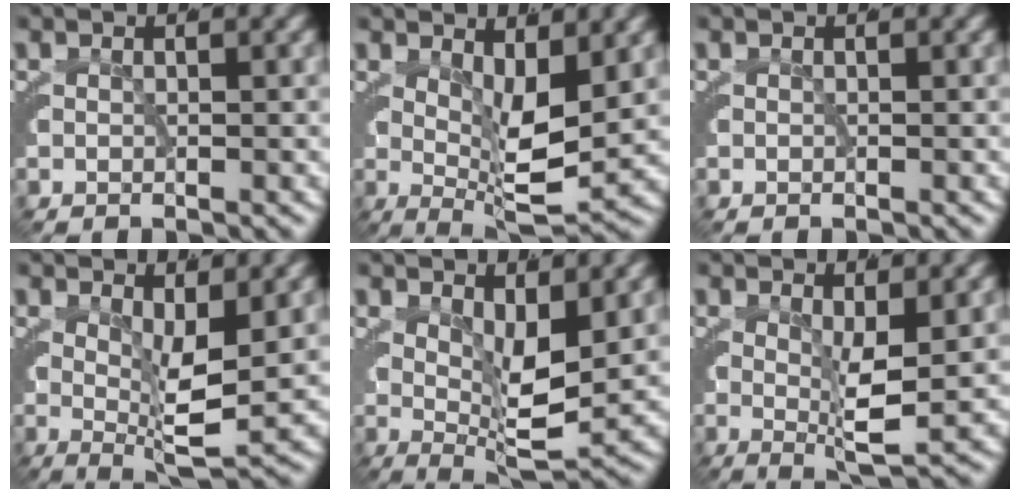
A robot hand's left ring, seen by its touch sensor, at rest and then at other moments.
{"total": 5.7, "force": [1.2, 1.4, 5.4], "torque": [-0.072, -0.020, 0.028]}
{"total": 0.0}
{"total": 4.7, "force": [1.0, 0.7, 4.6], "torque": [-0.057, -0.018, 0.023]}
{"total": 5.2, "force": [1.5, 1.2, 4.8], "torque": [-0.059, -0.016, 0.032]}
{"total": 3.7, "force": [0.7, 0.3, 3.6], "torque": [-0.046, -0.017, 0.019]}